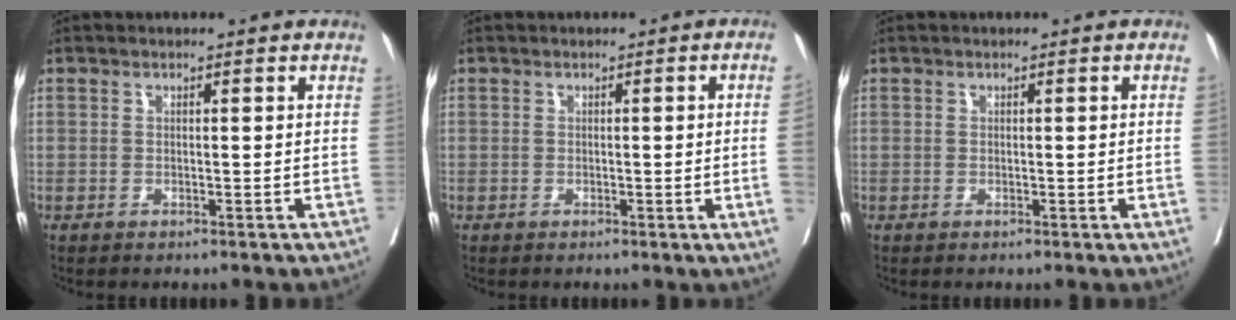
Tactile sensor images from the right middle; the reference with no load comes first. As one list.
[{"total": 3.9, "force": [-0.4, -0.8, 3.8], "torque": [-0.062, -0.002, 0.002]}, {"total": 0.7, "force": [0.0, 0.0, 0.7], "torque": [-0.015, 0.004, 0.004]}]